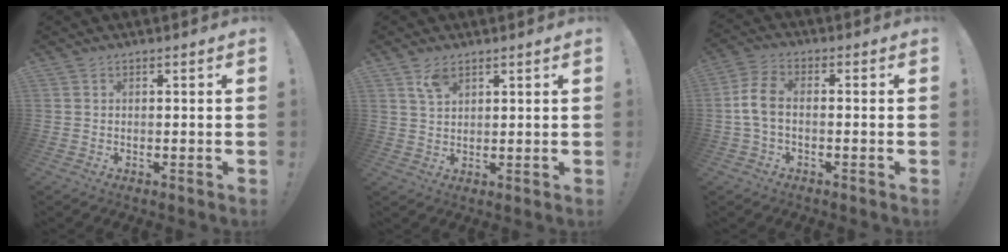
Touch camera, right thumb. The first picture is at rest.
{"total": 4.9, "force": [3.2, 2.5, 2.9], "torque": [-0.052, -0.012, 0.059]}
{"total": 7.1, "force": [-0.8, 3.9, 5.9], "torque": [-0.133, 0.005, -0.010]}